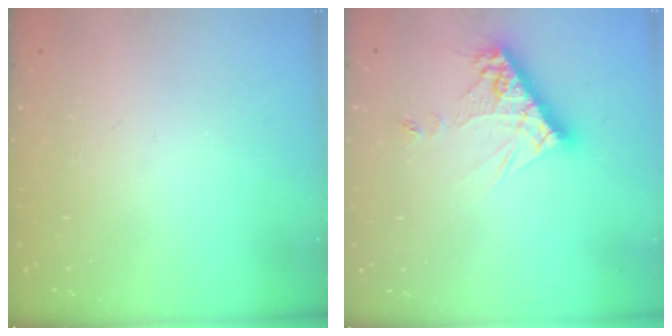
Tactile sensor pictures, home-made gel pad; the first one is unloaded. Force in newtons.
{"total": 11.7, "press": 11.6, "slide": 1.1}